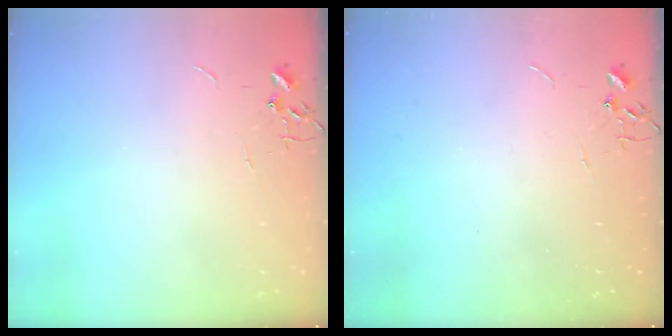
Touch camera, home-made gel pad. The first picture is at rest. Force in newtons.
{"total": 0.0}